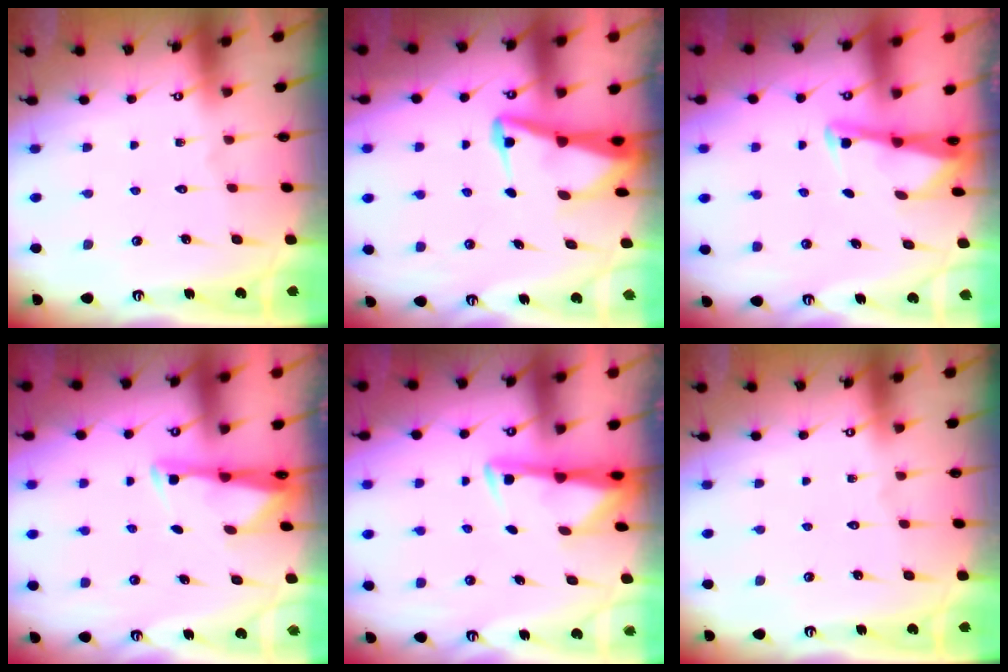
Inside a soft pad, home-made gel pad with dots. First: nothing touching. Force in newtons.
{"total": 5.1, "press": 5.0, "slide": 0.5}
{"total": 3.1, "press": 3.0, "slide": 0.3}
{"total": 3.0, "press": 2.9, "slide": 0.4}
{"total": 2.8, "press": 2.7, "slide": 0.5}
{"total": 0.0}